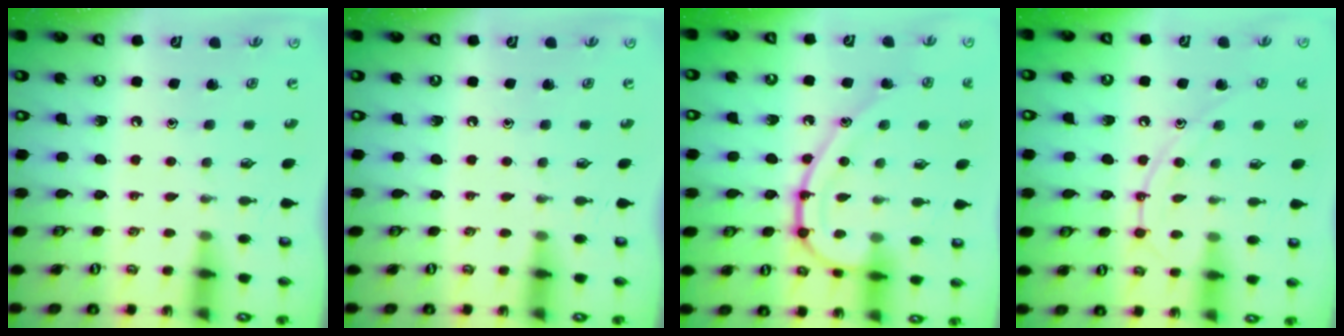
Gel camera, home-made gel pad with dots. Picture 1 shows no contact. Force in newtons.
{"total": 0.0}
{"total": 13.7, "press": 13.7, "slide": 0.0}
{"total": 9.9, "press": 9.9, "slide": 0.4}